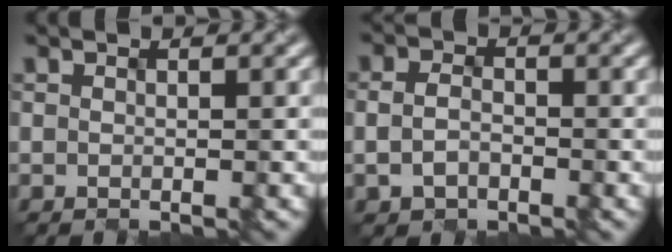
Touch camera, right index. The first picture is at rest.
{"total": 2.1, "force": [-1.2, 1.4, 1.0], "torque": [-0.028, -0.001, -0.013]}